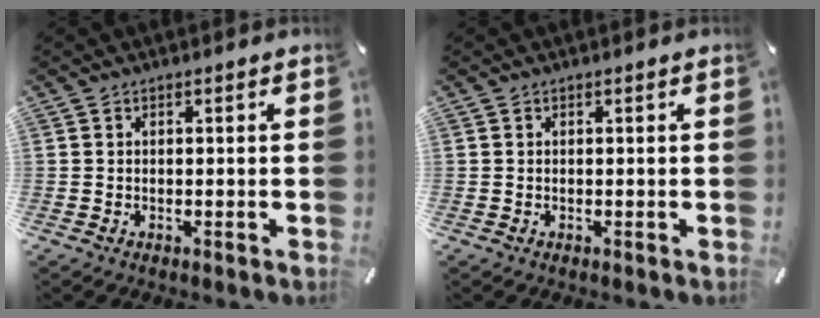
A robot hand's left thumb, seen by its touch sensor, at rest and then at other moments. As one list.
[{"total": 0.0}]